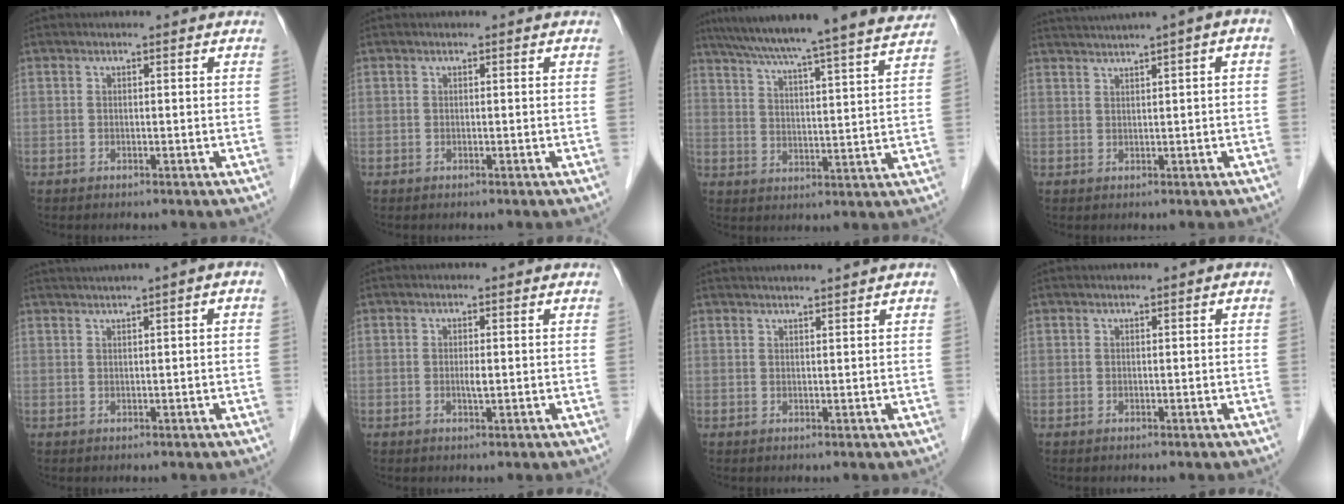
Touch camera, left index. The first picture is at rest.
{"total": 0.0}
{"total": 23.0, "force": [20.7, -1.3, 10.0], "torque": [-0.166, -0.022, 0.276]}
{"total": 5.9, "force": [3.4, -0.4, 4.8], "torque": [-0.082, 0.033, 0.057]}
{"total": 3.1, "force": [1.7, -0.3, 2.6], "torque": [-0.053, 0.018, 0.035]}
{"total": 1.1, "force": [0.0, 0.1, 1.1], "torque": [-0.022, -0.002, 0.001]}
{"total": 5.6, "force": [5.1, -1.2, 1.9], "torque": [-0.020, 0.020, 0.064]}
{"total": 0.0}